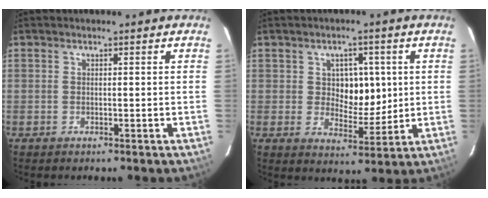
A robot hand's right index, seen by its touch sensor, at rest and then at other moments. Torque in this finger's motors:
{"motor_torque": [0.12, 0.17, 0.02, 0.05]}